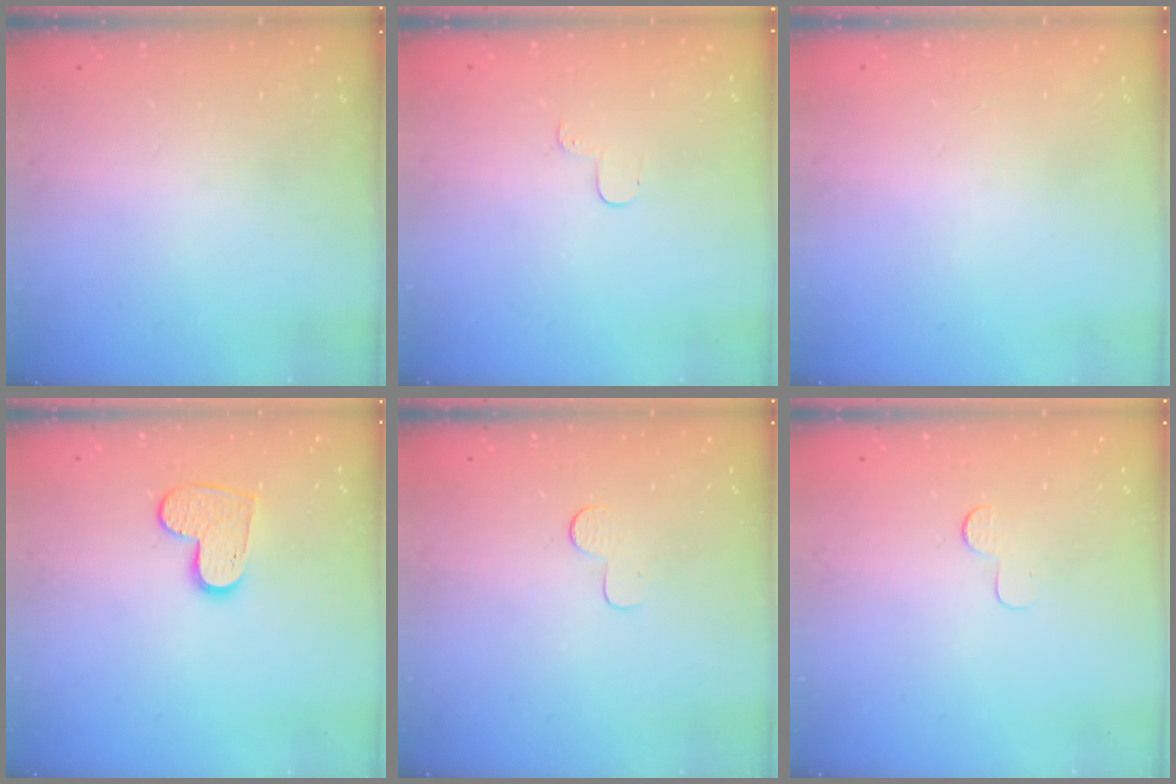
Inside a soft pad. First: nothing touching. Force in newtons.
{"total": 2.9, "press": 2.9, "slide": 0.3}
{"total": 0.6, "press": 0.6, "slide": 0.2}
{"total": 9.0, "press": 9.0, "slide": 0.7}
{"total": 4.9, "press": 4.8, "slide": 0.5}
{"total": 4.0, "press": 4.0, "slide": 0.4}